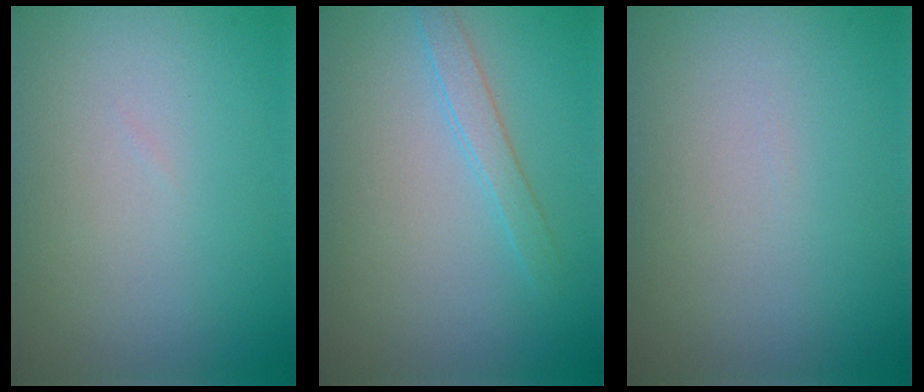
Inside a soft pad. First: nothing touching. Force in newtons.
{"total": 1.7, "press": 1.7, "slide": 0.1}
{"total": 0.0}